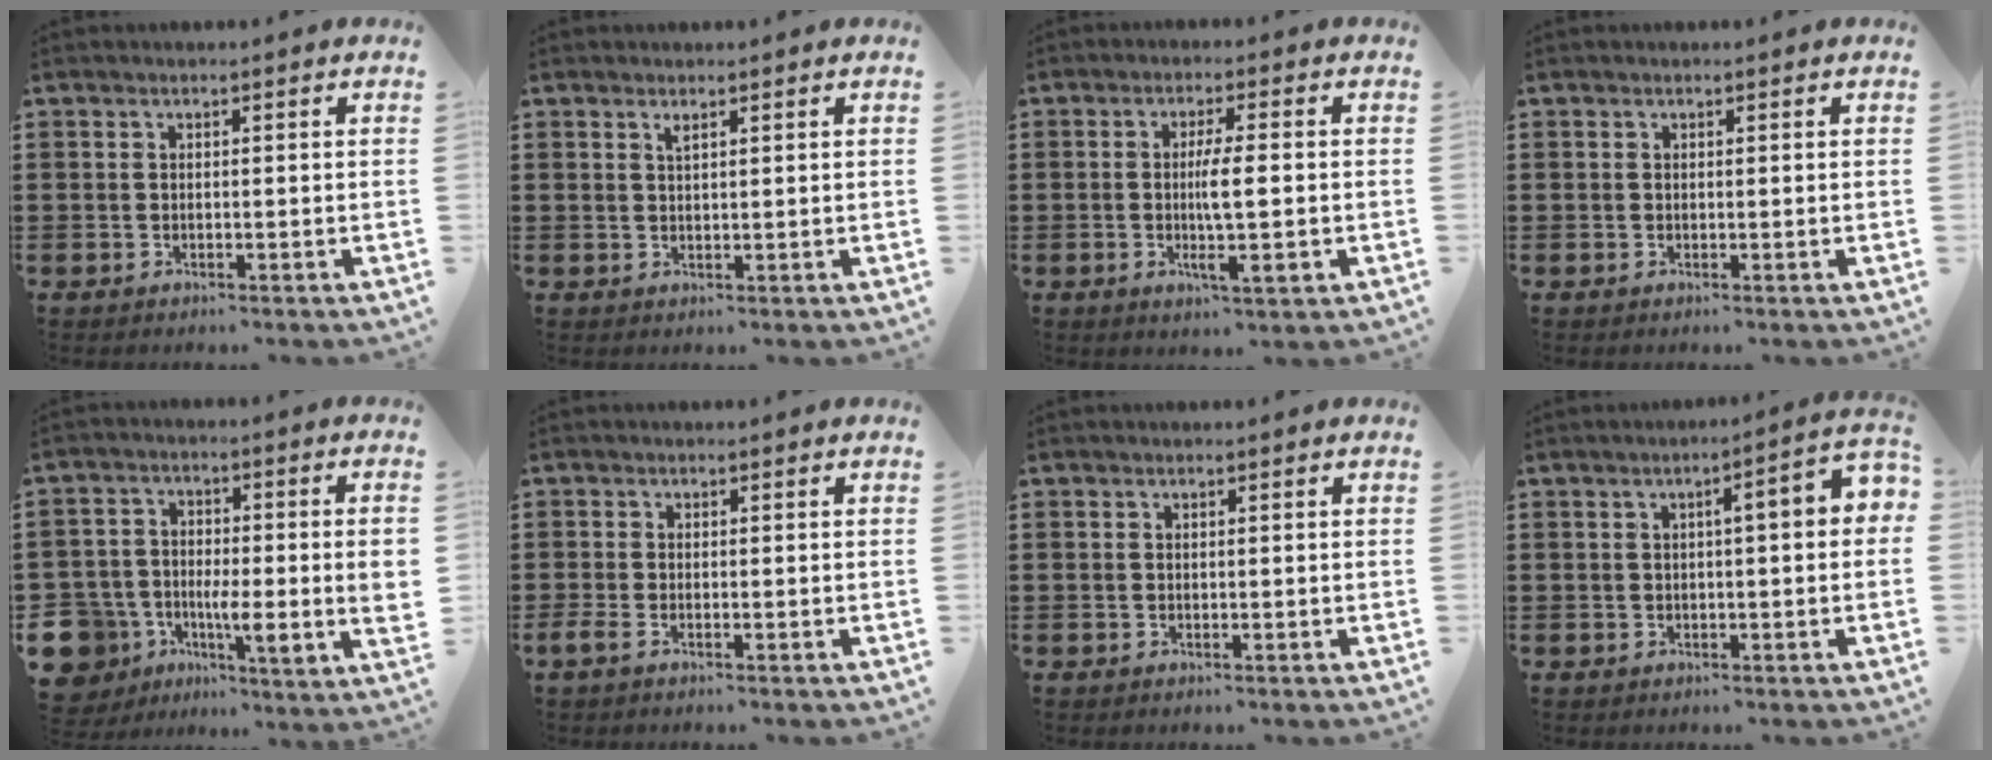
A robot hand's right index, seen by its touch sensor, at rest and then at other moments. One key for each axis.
{"total": 1.0, "fx": 0.6, "fy": 0.1, "fz": 0.7, "tx": -0.016, "ty": -0.001, "tz": 0.012}
{"total": 5.9, "fx": -0.6, "fy": 0.7, "fz": 5.8, "tx": -0.100, "ty": -0.002, "tz": -0.014}
{"total": 0.0}
{"total": 8.6, "fx": -2.6, "fy": 5.9, "fz": 5.7, "tx": -0.160, "ty": -0.008, "tz": -0.048}
{"total": 0.9, "fx": -0.6, "fy": 0.2, "fz": 0.6, "tx": -0.021, "ty": -0.006, "tz": -0.012}
{"total": 0.0}
{"total": 3.7, "fx": 0.1, "fy": 0.4, "fz": 3.7, "tx": -0.058, "ty": 0.001, "tz": -0.004}